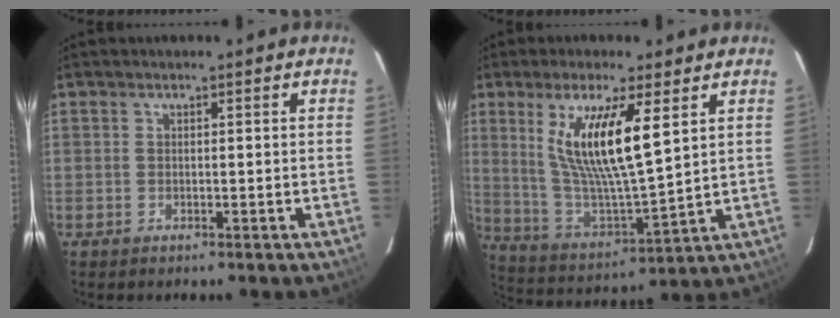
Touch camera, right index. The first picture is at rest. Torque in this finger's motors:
{"motor_torque": [1.15, 0.89, 0.72, 0.21]}